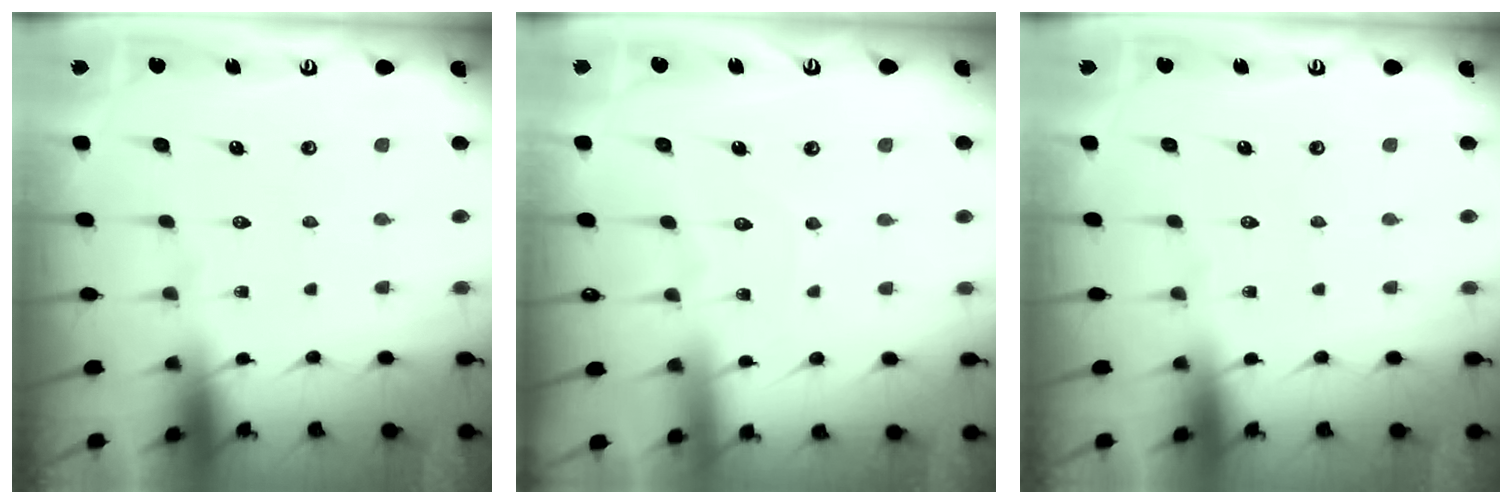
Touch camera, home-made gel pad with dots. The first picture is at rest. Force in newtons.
{"total": 2.5, "press": 2.5, "slide": 0.2}
{"total": 0.0}